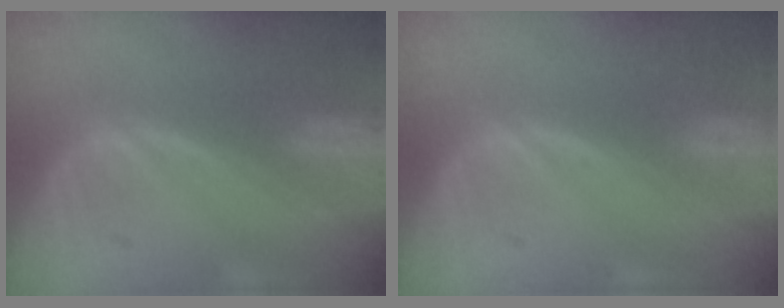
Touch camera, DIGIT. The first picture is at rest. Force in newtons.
{"total": 0.0}